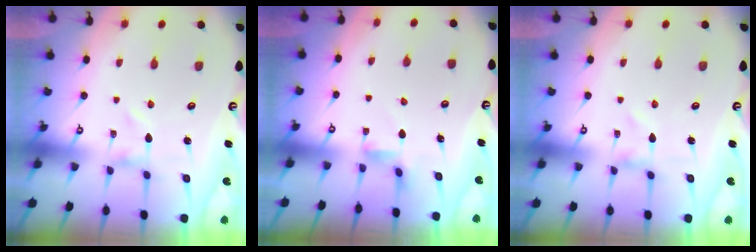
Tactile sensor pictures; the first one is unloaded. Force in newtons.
{"total": 3.0, "press": 2.9, "slide": 0.5}
{"total": 0.0}